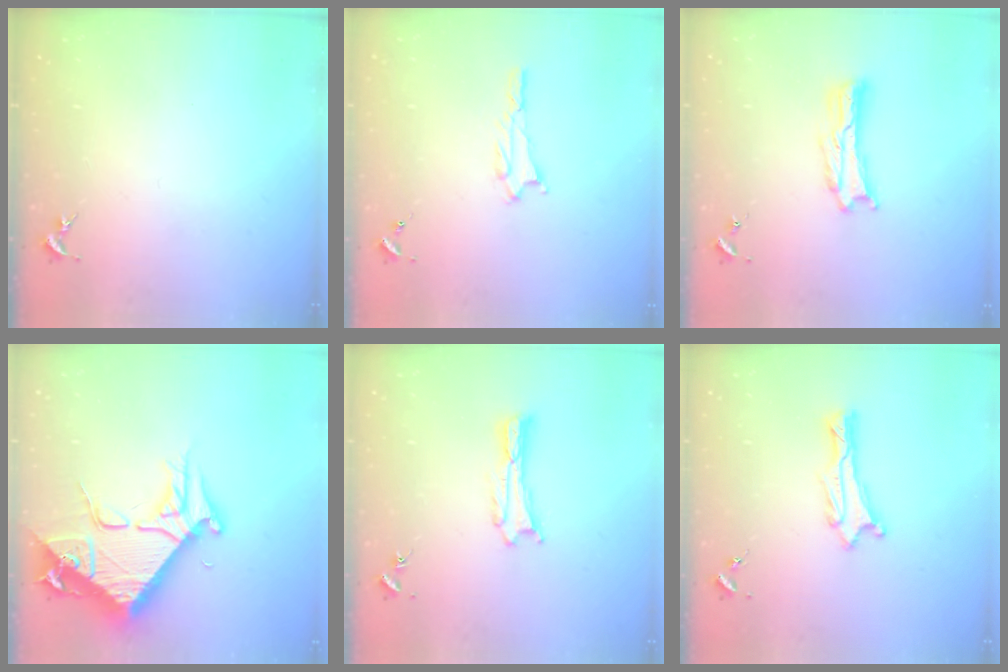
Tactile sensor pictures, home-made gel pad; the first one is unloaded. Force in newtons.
{"total": 1.8, "press": 1.8, "slide": 0.2}
{"total": 1.6, "press": 1.6, "slide": 0.3}
{"total": 10.5, "press": 10.5, "slide": 1.0}
{"total": 0.5, "press": 0.5, "slide": 0.2}
{"total": 0.9, "press": 0.8, "slide": 0.1}